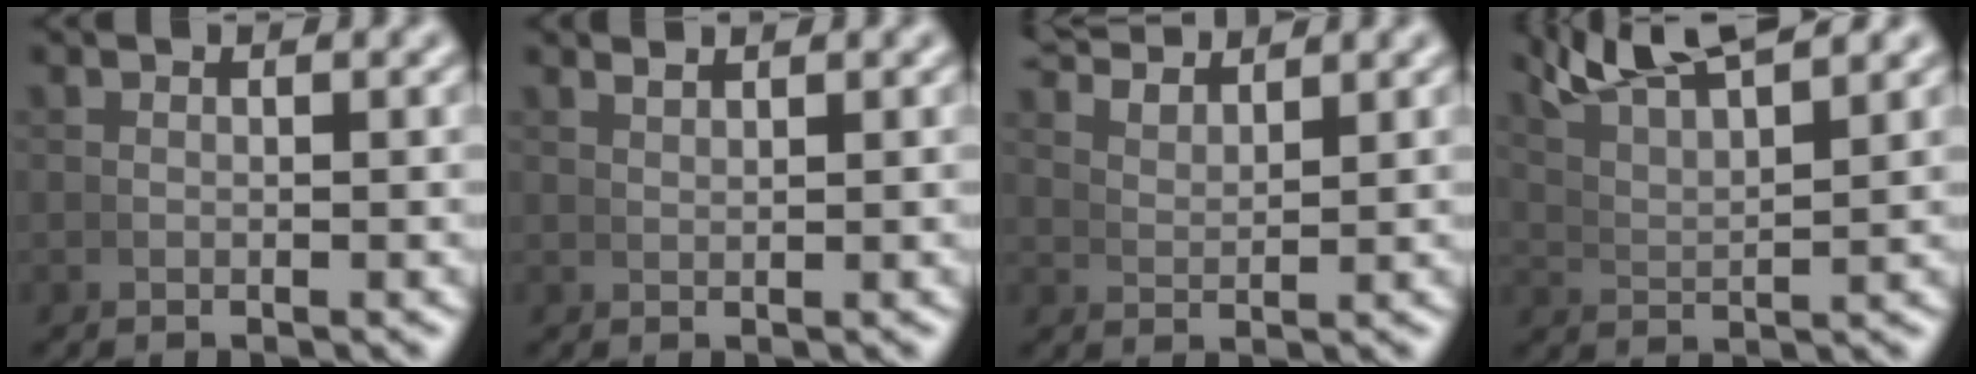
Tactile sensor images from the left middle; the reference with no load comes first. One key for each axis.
{"total": 1.3, "fx": 1.2, "fy": -0.2, "fz": 0.3, "tx": 0.000, "ty": 0.006, "tz": 0.025}
{"total": 4.1, "fx": 3.9, "fy": 0.5, "fz": 1.2, "tx": -0.020, "ty": 0.008, "tz": 0.070}
{"total": 7.6, "fx": 6.0, "fy": 2.3, "fz": 4.0, "tx": -0.076, "ty": 0.016, "tz": 0.099}